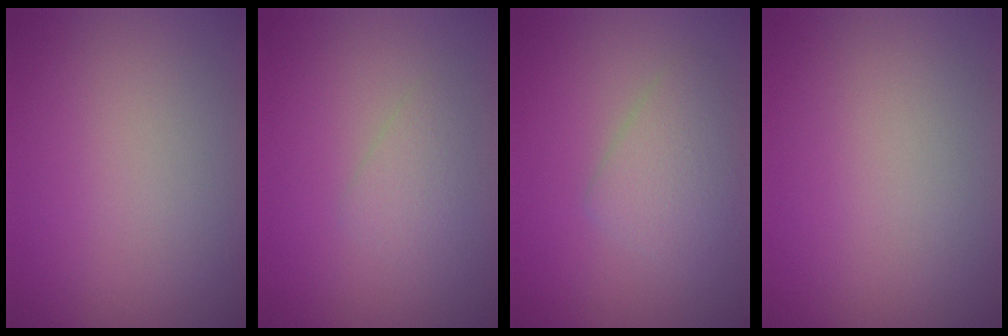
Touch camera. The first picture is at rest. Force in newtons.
{"total": 1.5, "press": 1.5, "slide": 0.0}
{"total": 2.9, "press": 2.9, "slide": 0.0}
{"total": 0.0}